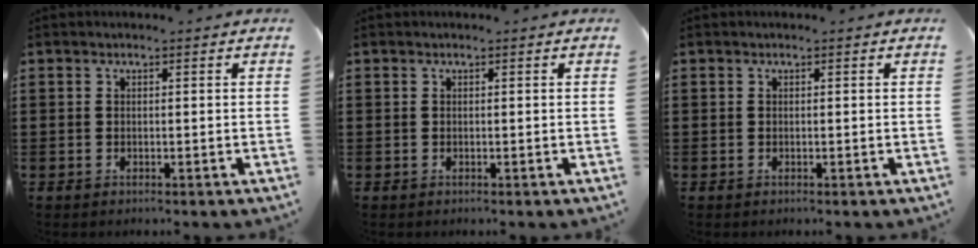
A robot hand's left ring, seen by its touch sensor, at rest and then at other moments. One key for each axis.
{"total": 0.0}
{"total": 0.0}